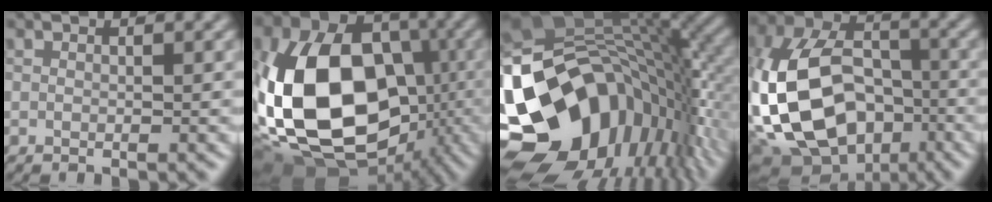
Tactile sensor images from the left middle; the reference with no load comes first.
{"total": 18.5, "force": [-3.0, 13.3, 12.5], "torque": [-0.265, -0.019, -0.040]}
{"total": 19.0, "force": [-5.3, 12.4, 13.4], "torque": [-0.266, -0.007, -0.095]}
{"total": 15.1, "force": [-3.4, 10.5, 10.2], "torque": [-0.241, -0.010, -0.059]}